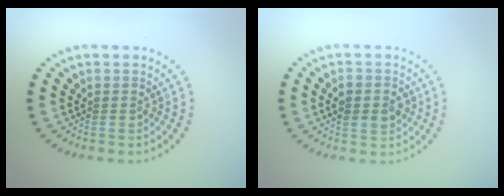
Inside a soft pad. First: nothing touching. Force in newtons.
{"total": 2.9, "press": 2.9, "slide": 0.1}